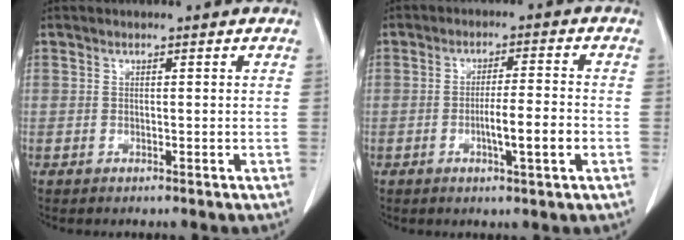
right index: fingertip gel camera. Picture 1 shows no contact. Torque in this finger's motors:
{"motor_torque": [0.72, -0.18, 0.47, 0.08]}